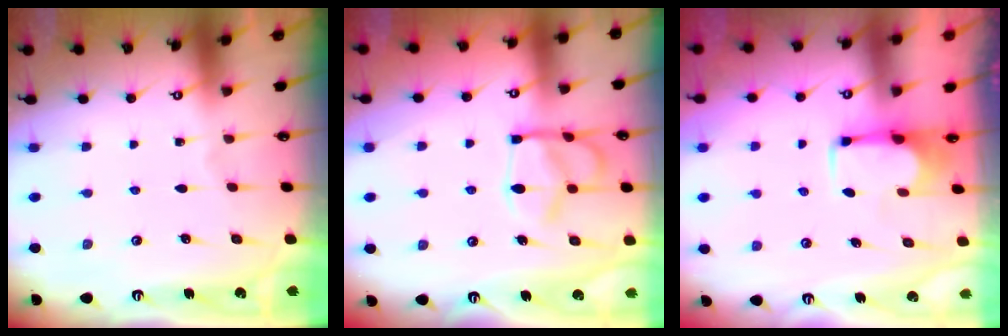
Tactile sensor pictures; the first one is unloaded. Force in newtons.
{"total": 12.1, "press": 12.0, "slide": 1.2}
{"total": 1.9, "press": 1.7, "slide": 0.7}